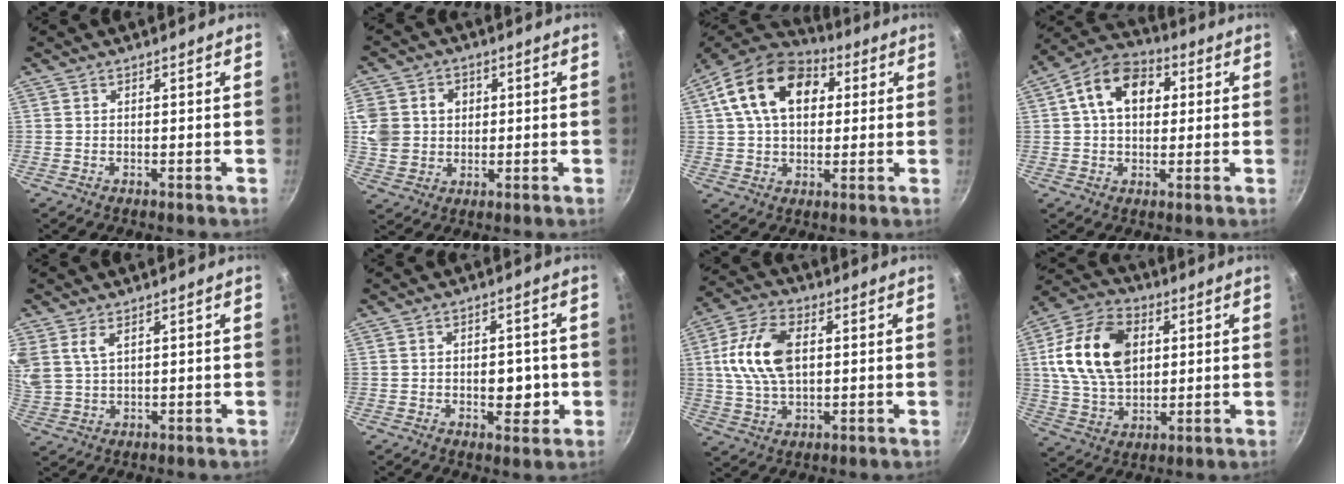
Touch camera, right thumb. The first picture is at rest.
{"total": 10.5, "force": [1.6, 9.3, 4.5], "torque": [-0.075, 0.001, 0.029]}
{"total": 18.2, "force": [5.2, 12.2, 12.4], "torque": [-0.195, 0.018, 0.073]}
{"total": 12.8, "force": [2.9, 8.9, 8.7], "torque": [-0.116, 0.020, 0.030]}
{"total": 7.3, "force": [3.8, 4.2, 4.5], "torque": [-0.095, -0.002, 0.082]}
{"total": 5.8, "force": [-0.8, 3.7, 4.4], "torque": [-0.028, 0.004, -0.008]}
{"total": 13.2, "force": [2.1, 7.9, 10.3], "torque": [-0.186, 0.011, 0.033]}
{"total": 18.2, "force": [3.9, 12.3, 12.9], "torque": [-0.220, -0.001, 0.066]}